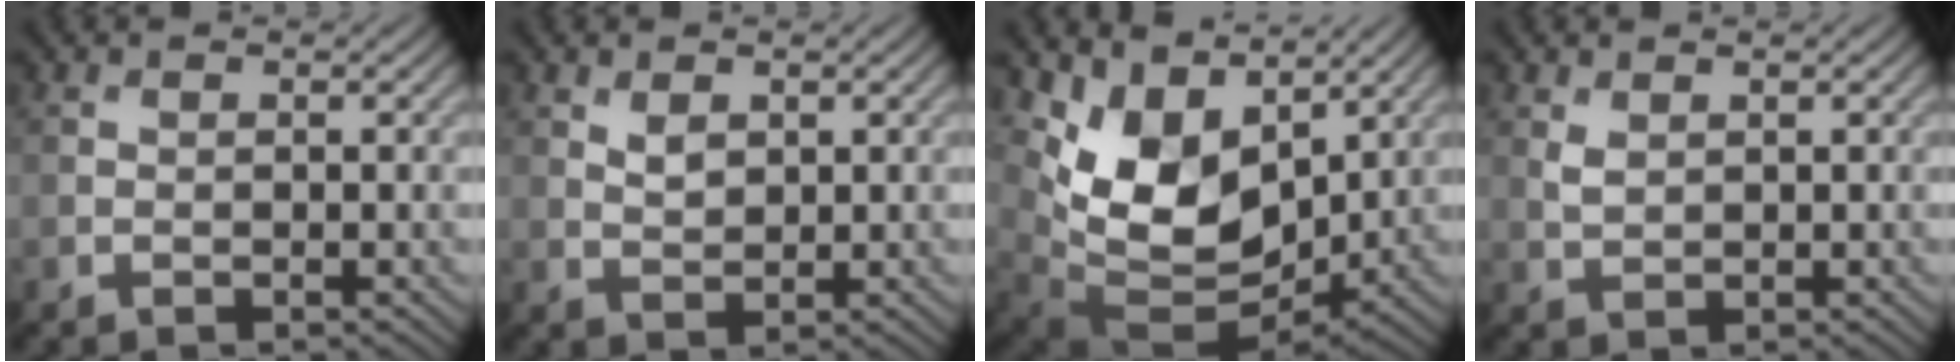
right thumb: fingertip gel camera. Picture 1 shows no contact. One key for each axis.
{"total": 1.8, "fx": 1.0, "fy": 1.1, "fz": 1.1, "tx": -0.025, "ty": -0.003, "tz": 0.023}
{"total": 11.6, "fx": 4.3, "fy": 7.4, "fz": 7.9, "tx": -0.177, "ty": -0.006, "tz": 0.088}
{"total": 1.4, "fx": 0.8, "fy": 0.7, "fz": 0.8, "tx": -0.026, "ty": -0.002, "tz": 0.022}